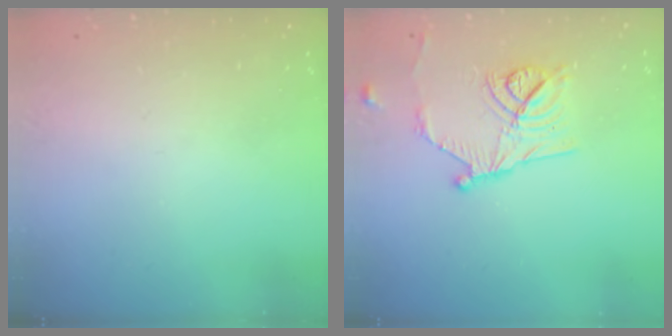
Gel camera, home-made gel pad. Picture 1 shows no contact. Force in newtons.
{"total": 13.6, "press": 13.4, "slide": 2.4}